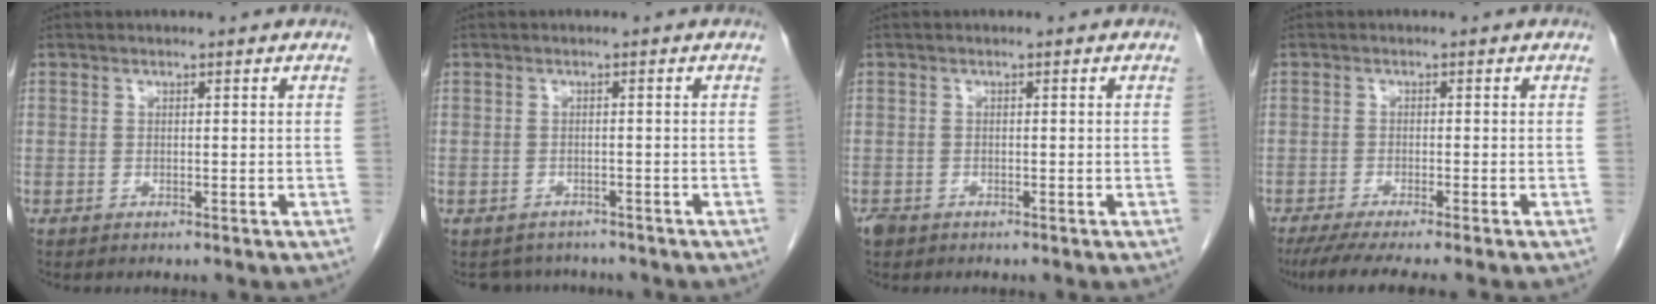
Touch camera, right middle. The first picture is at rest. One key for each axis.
{"total": 3.9, "fx": -3.5, "fy": 1.7, "fz": -0.2, "tx": 0.003, "ty": 0.004, "tz": -0.047}
{"total": 1.2, "fx": -0.9, "fy": 0.7, "fz": 0.4, "tx": -0.014, "ty": 0.000, "tz": -0.016}
{"total": 8.0, "fx": -6.8, "fy": -0.5, "fz": 4.3, "tx": -0.052, "ty": -0.021, "tz": -0.106}